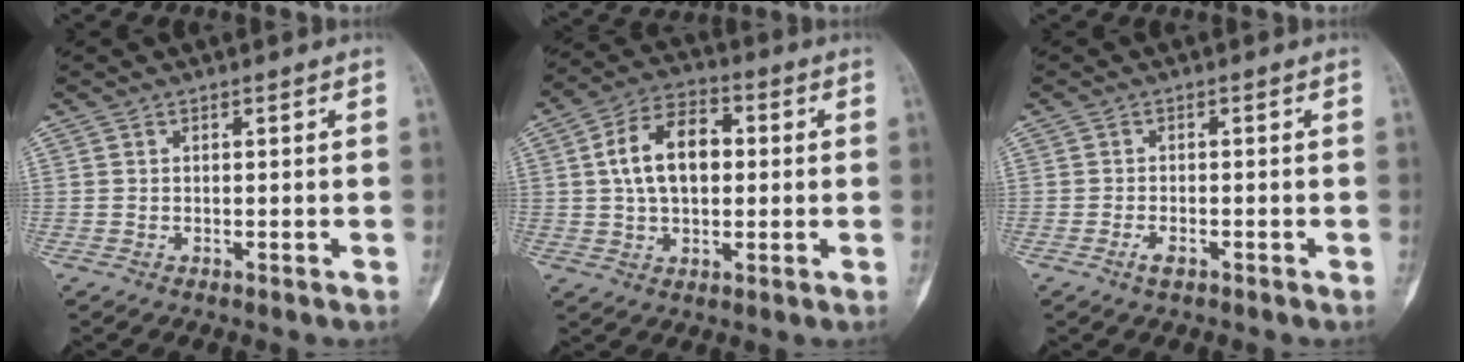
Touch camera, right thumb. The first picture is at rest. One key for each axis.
{"total": 12.2, "fx": 1.5, "fy": 7.6, "fz": 9.4, "tx": -0.151, "ty": 0.019, "tz": 0.020}
{"total": 2.0, "fx": -1.2, "fy": 0.8, "fz": 1.4, "tx": -0.031, "ty": 0.002, "tz": -0.024}